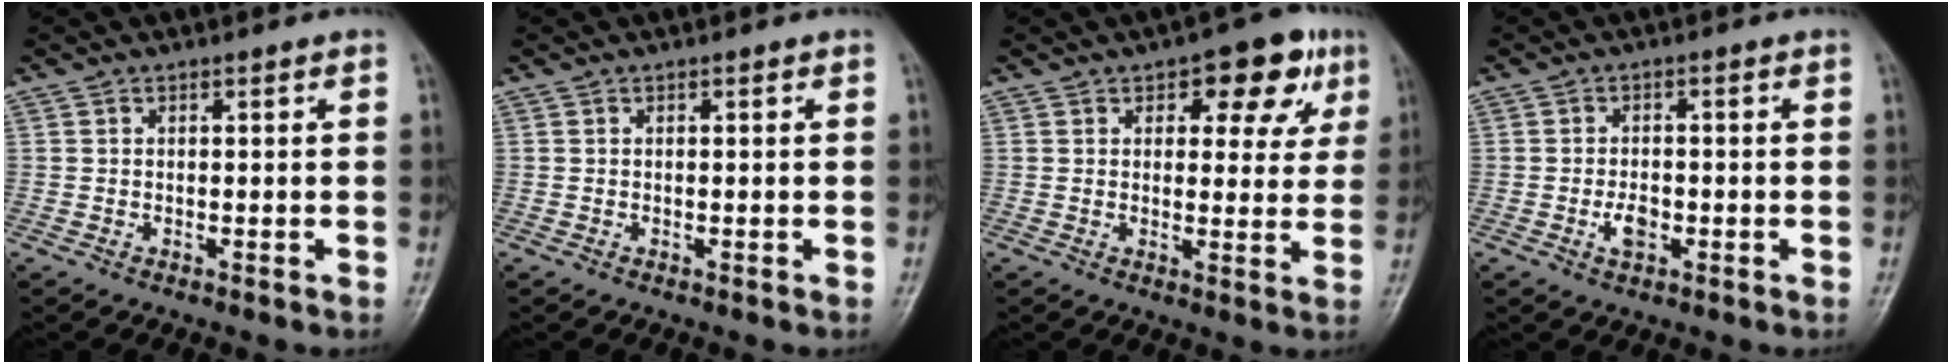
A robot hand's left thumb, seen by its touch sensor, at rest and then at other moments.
{"total": 0.0}
{"total": 9.9, "force": [4.6, 5.4, 6.9], "torque": [-0.039, -0.008, 0.052]}
{"total": 3.4, "force": [-1.2, 2.0, 2.4], "torque": [-0.038, 0.004, -0.021]}